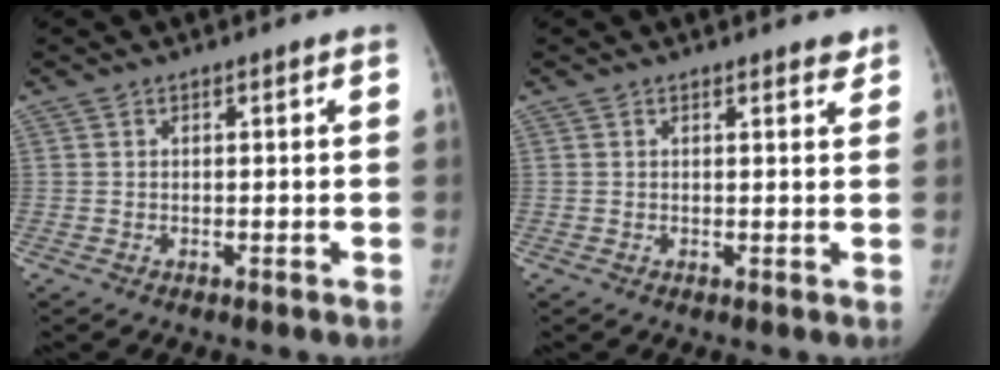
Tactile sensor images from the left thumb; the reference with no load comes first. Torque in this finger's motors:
{"motor_torque": [0.25, -0.08, 0.40, -0.35, 0.07]}